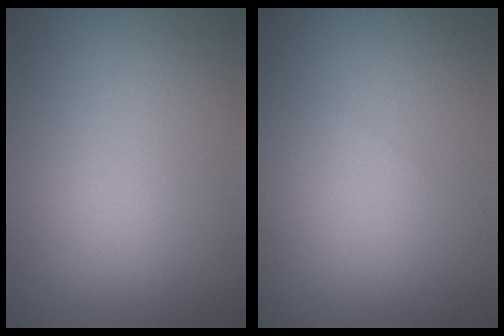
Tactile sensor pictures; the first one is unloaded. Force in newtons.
{"total": 0.0}